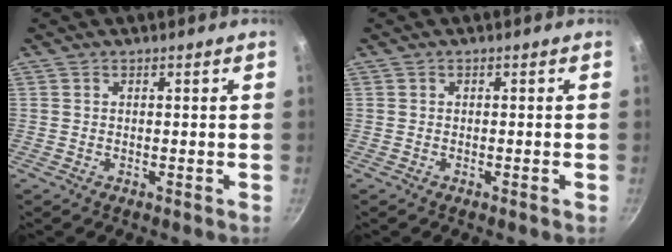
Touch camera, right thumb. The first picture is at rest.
{"total": 0.7, "force": [-0.4, -0.1, 0.5], "torque": [-0.015, 0.003, -0.008]}